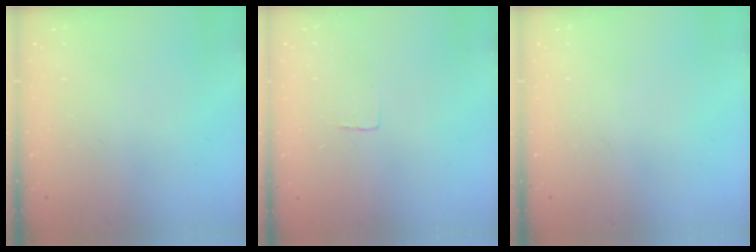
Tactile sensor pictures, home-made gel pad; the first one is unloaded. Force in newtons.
{"total": 2.3, "press": 2.3, "slide": 0.1}
{"total": 0.0}